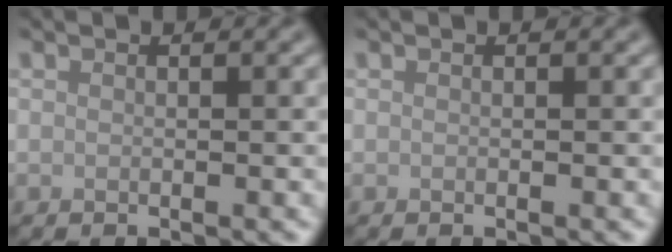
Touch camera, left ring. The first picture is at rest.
{"total": 0.0}